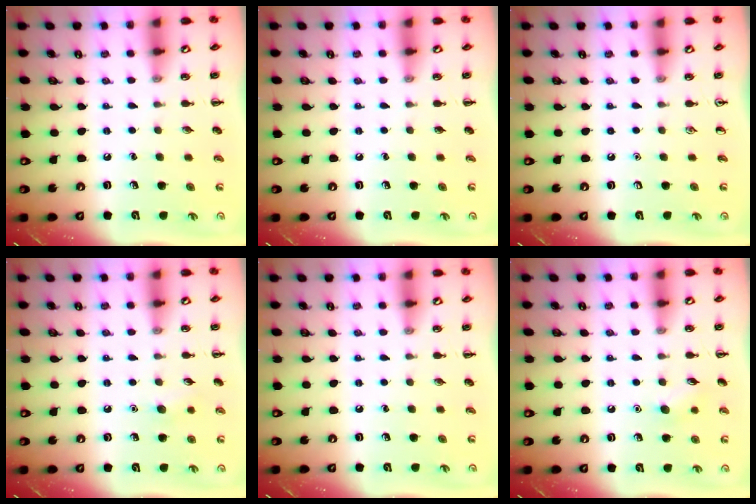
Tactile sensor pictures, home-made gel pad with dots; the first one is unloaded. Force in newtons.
{"total": 0.0}
{"total": 0.0}
{"total": 4.9, "press": 4.8, "slide": 1.3}
{"total": 0.0}
{"total": 6.4, "press": 6.2, "slide": 1.8}